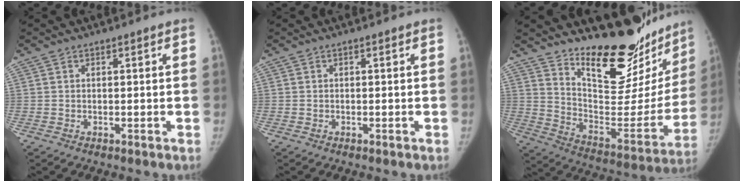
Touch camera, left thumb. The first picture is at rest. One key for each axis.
{"total": 0.0}
{"total": 27.4, "fx": 22.1, "fy": 9.8, "fz": 13.0, "tx": -0.146, "ty": -0.154, "tz": 0.322}